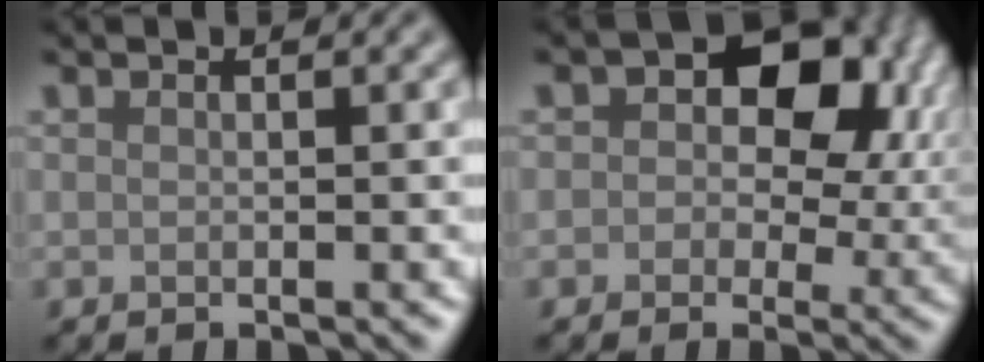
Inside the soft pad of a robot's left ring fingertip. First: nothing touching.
{"total": 9.4, "force": [2.0, 6.5, 6.6], "torque": [-0.074, 0.004, 0.015]}